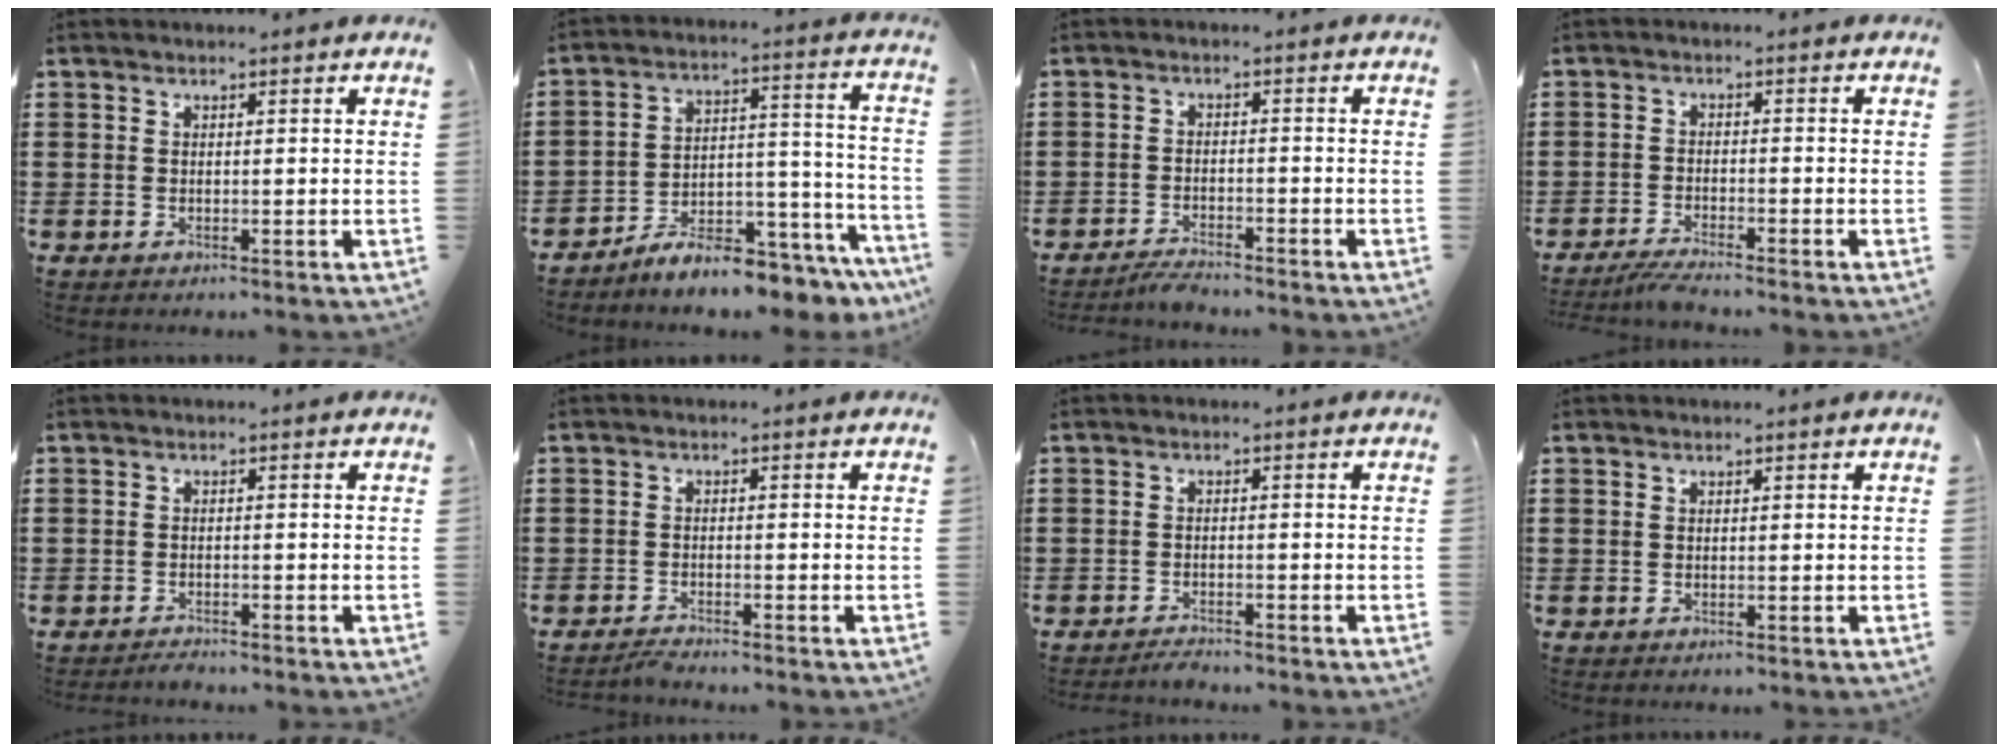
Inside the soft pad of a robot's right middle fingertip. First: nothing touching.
{"total": 7.0, "force": [-6.7, 0.6, 1.8], "torque": [-0.019, 0.013, -0.125]}
{"total": 2.4, "force": [-2.4, 0.1, 0.5], "torque": [-0.012, 0.001, -0.048]}
{"total": 2.7, "force": [-2.5, -0.2, 0.8], "torque": [-0.023, -0.003, -0.053]}
{"total": 1.3, "force": [-1.3, 0.1, 0.1], "torque": [-0.006, 0.002, -0.027]}
{"total": 1.7, "force": [-1.6, 0.0, 0.3], "torque": [-0.010, 0.001, -0.032]}
{"total": 1.6, "force": [-1.6, 0.1, 0.2], "torque": [-0.009, 0.001, -0.031]}
{"total": 0.0}